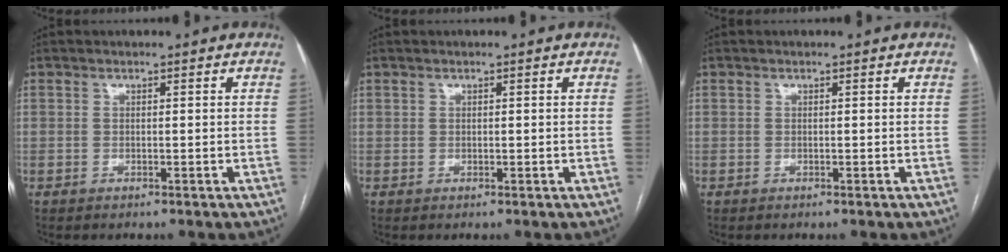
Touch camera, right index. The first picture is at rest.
{"total": 0.6, "force": [0.4, 0.4, 0.1], "torque": [0.007, 0.000, 0.005]}
{"total": 0.0}